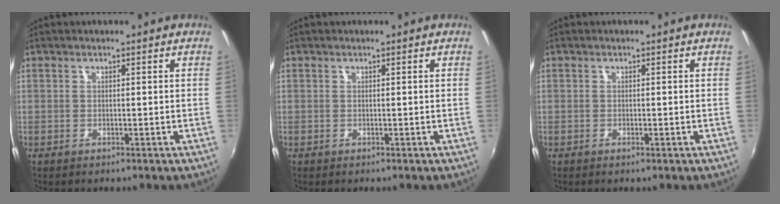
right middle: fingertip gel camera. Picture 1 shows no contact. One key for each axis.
{"total": 0.0}
{"total": 0.6, "fx": -0.4, "fy": 0.2, "fz": 0.4, "tx": -0.007, "ty": 0.000, "tz": -0.007}